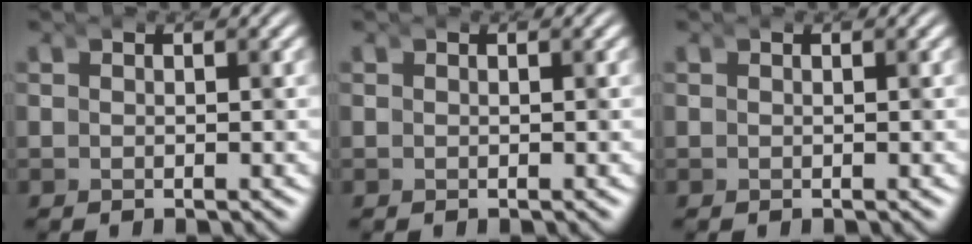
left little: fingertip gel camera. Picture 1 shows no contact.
{"total": 0.0}
{"total": 0.0}